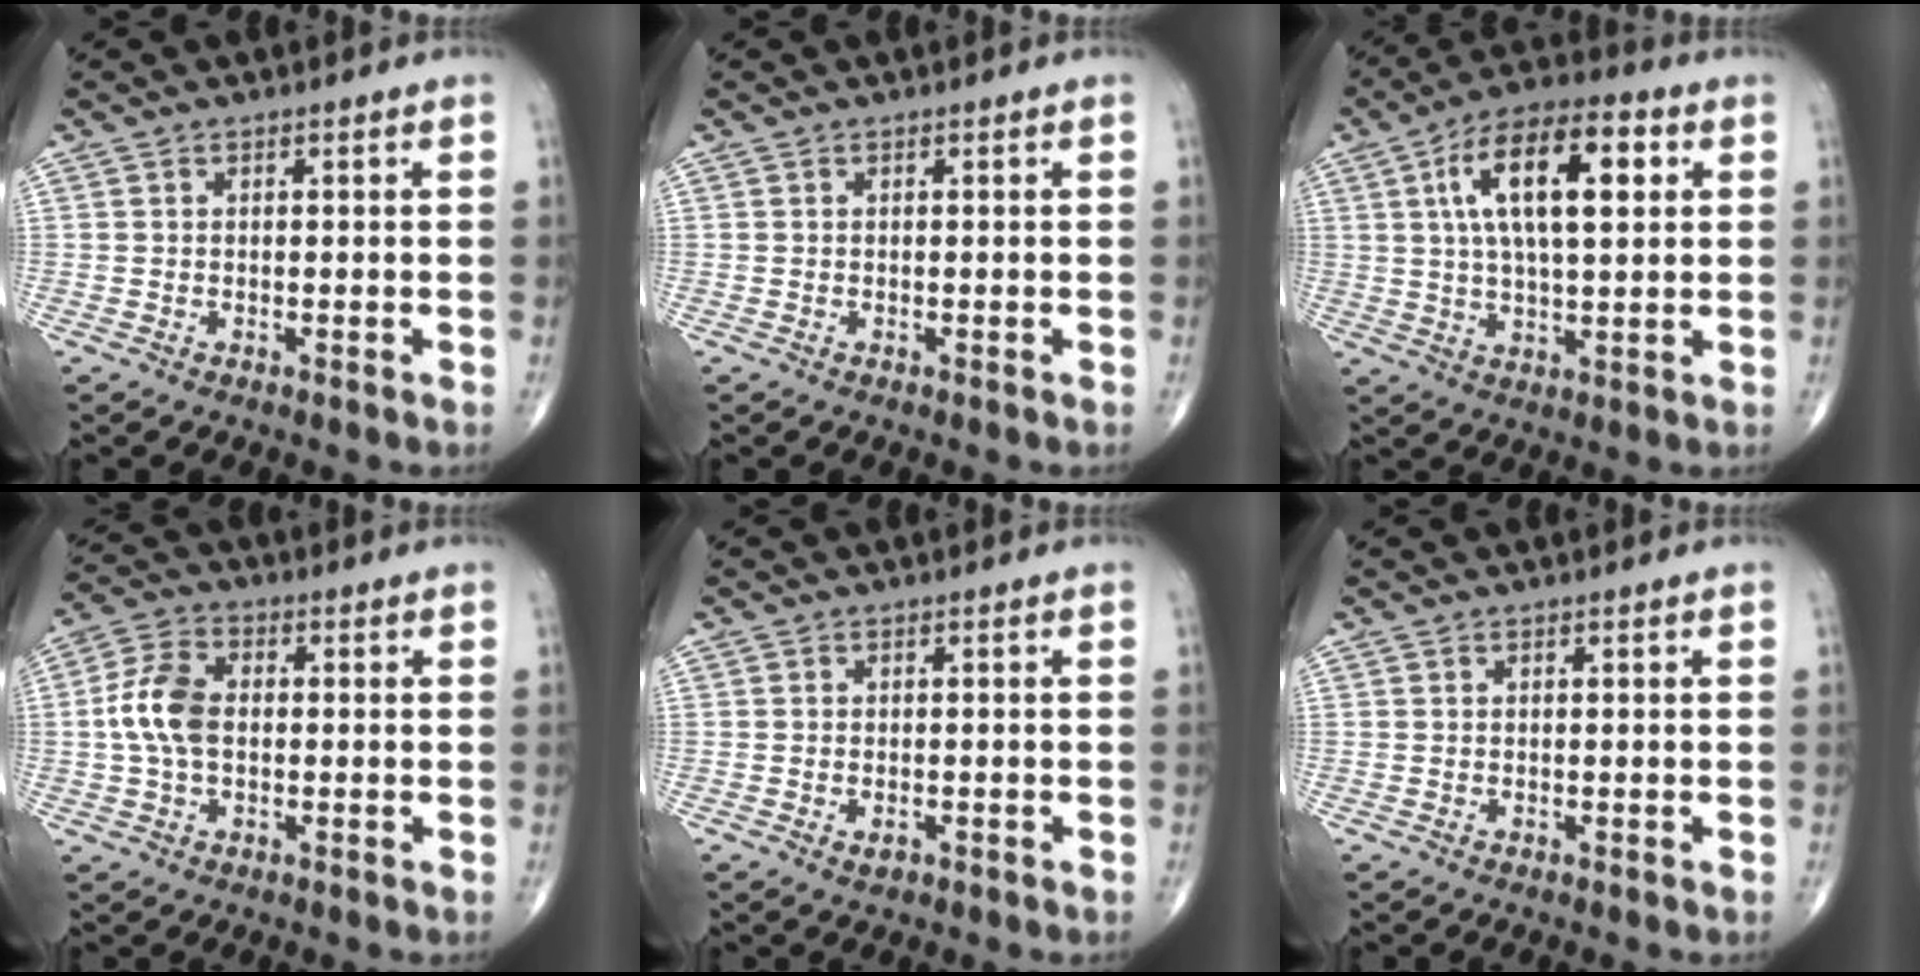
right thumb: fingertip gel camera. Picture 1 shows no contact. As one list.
[{"total": 0.0}, {"total": 16.6, "force": [4.6, 7.0, 14.3], "torque": [-0.229, 0.010, 0.071]}, {"total": 8.6, "force": [0.0, 5.4, 6.8], "torque": [-0.139, 0.019, -0.006]}, {"total": 1.5, "force": [-0.6, 0.9, 1.0], "torque": [-0.016, 0.002, -0.008]}, {"total": 0.0}]